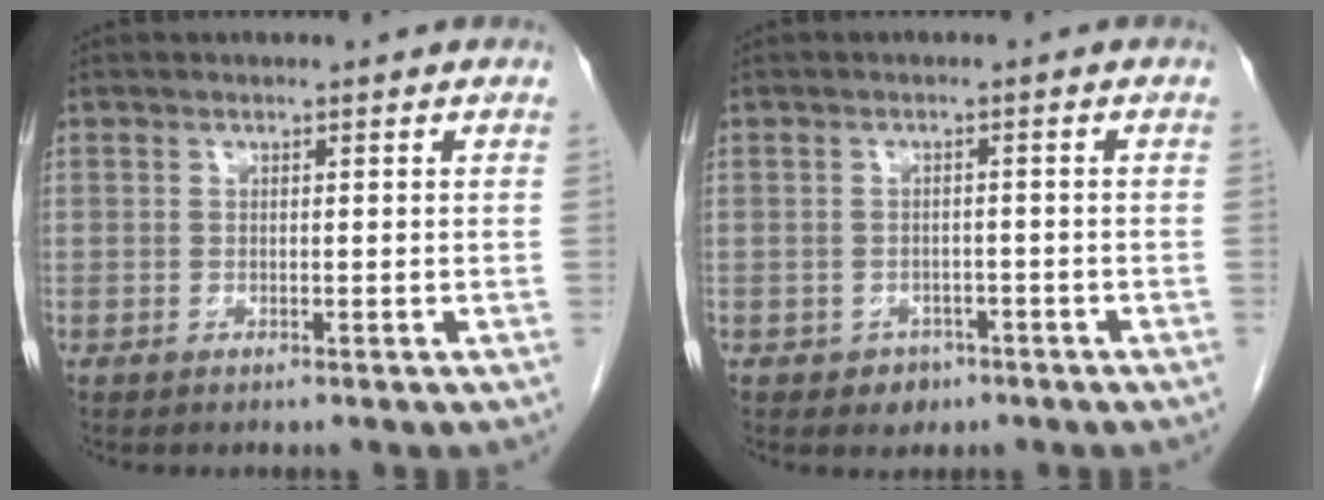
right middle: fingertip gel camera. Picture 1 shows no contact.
{"total": 2.5, "force": [-1.5, 2.0, 0.6], "torque": [-0.007, 0.007, -0.015]}